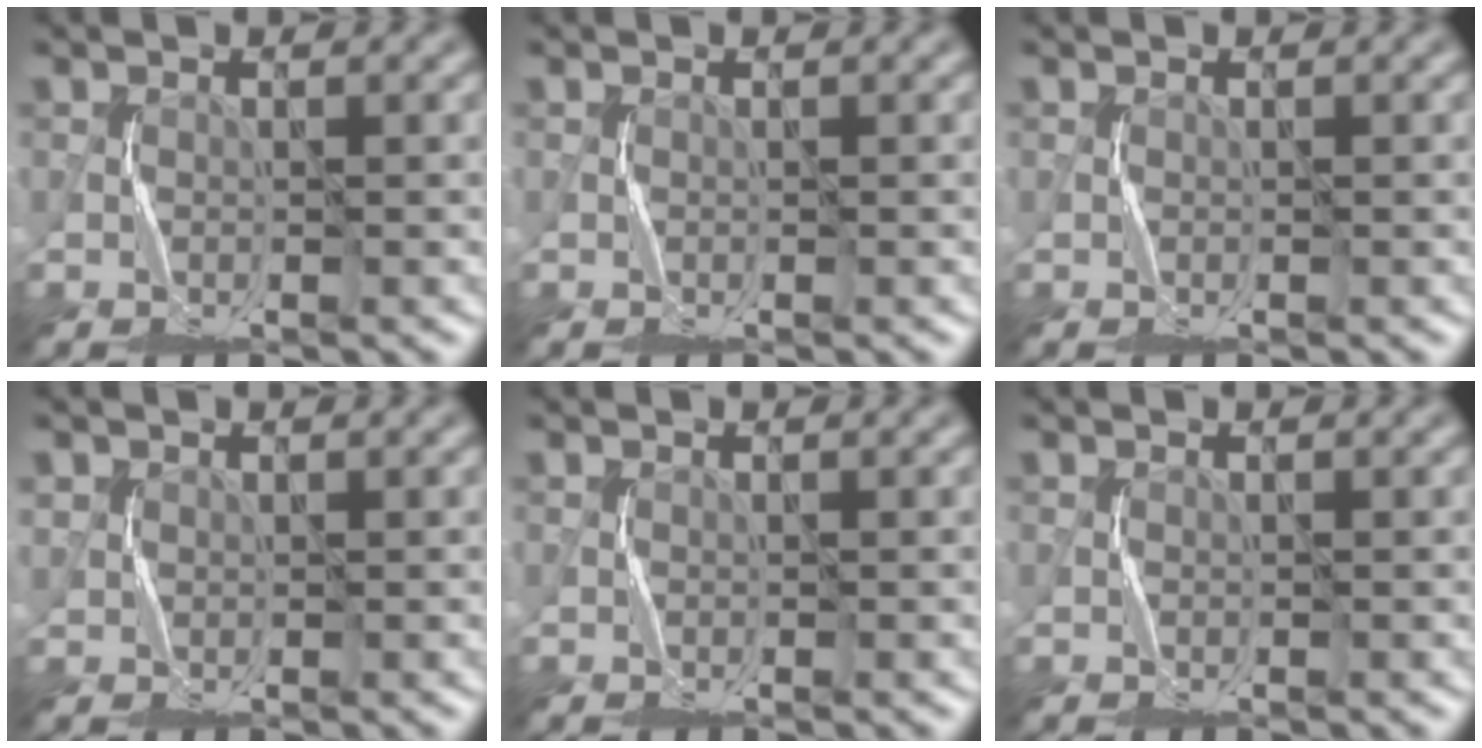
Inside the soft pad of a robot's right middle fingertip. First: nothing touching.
{"total": 0.0}
{"total": 0.0}
{"total": 0.8, "force": [0.4, 0.6, -0.3], "torque": [-0.003, -0.003, 0.010]}
{"total": 0.0}
{"total": 0.0}